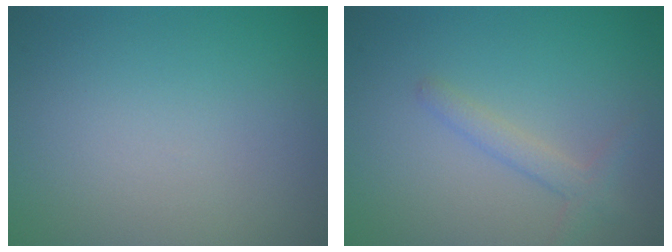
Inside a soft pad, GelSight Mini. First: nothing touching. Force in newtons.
{"total": 1.8, "press": 1.8, "slide": 0.1}